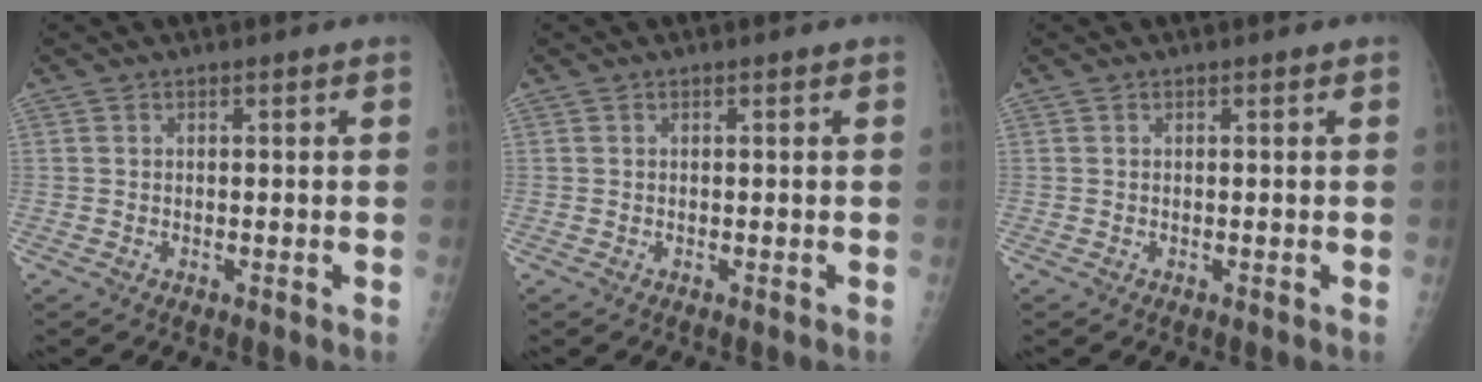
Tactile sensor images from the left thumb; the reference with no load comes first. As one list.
[{"total": 0.0}, {"total": 0.0}]